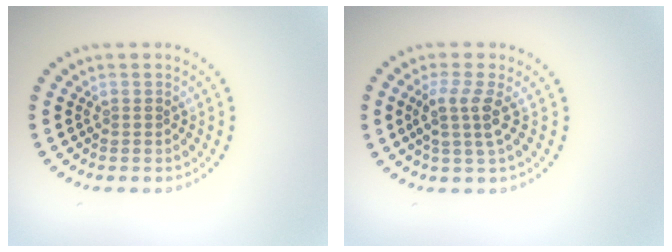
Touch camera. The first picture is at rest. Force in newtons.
{"total": 2.7, "press": 2.1, "slide": 1.7}